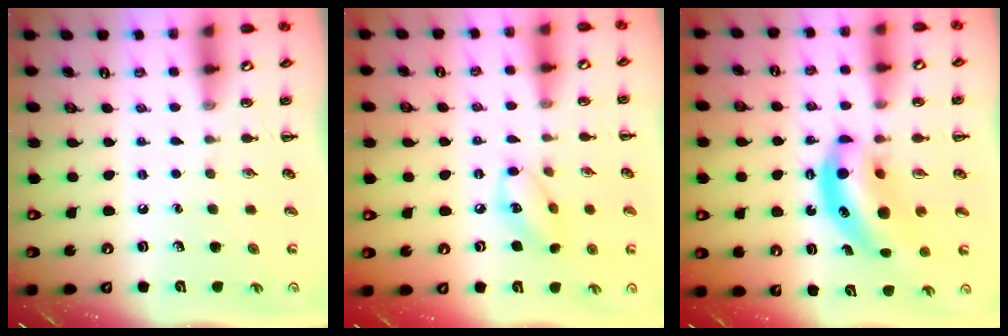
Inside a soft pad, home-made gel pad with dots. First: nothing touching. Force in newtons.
{"total": 8.8, "press": 8.8, "slide": 0.5}
{"total": 10.6, "press": 10.3, "slide": 2.5}